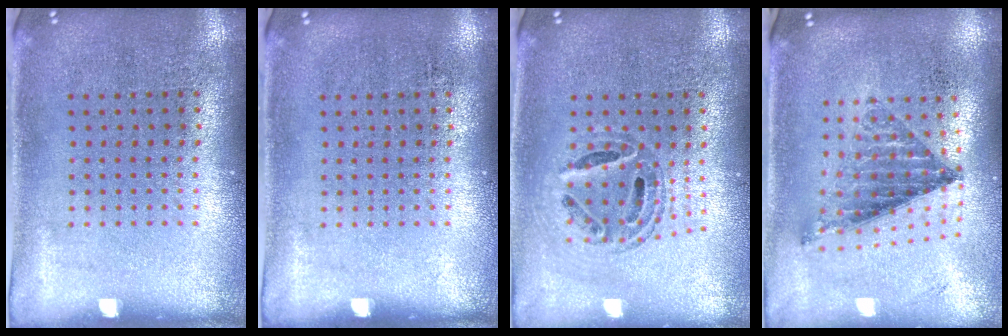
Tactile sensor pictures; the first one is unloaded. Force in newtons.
{"total": 0.0}
{"total": 0.7, "press": 0.7, "slide": 0.1}
{"total": 0.9, "press": 0.9, "slide": 0.2}